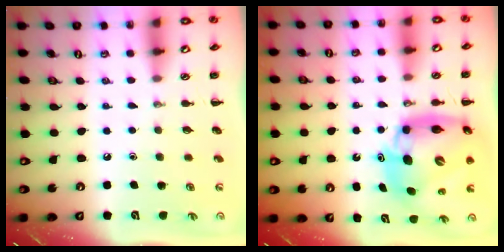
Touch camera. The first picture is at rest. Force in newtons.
{"total": 14.0, "press": 13.4, "slide": 4.1}